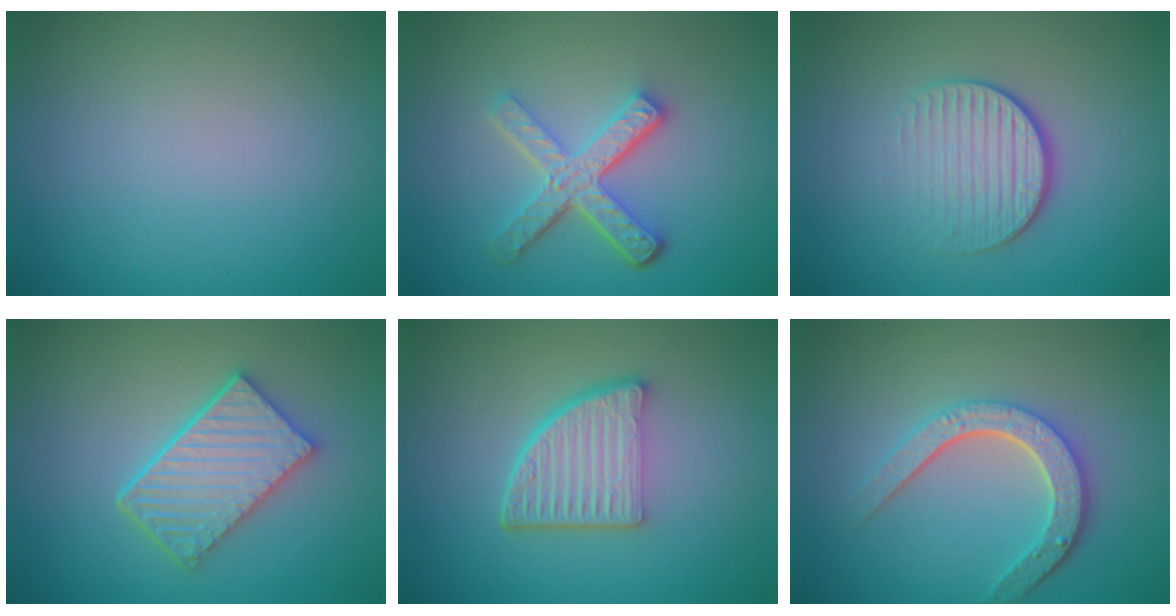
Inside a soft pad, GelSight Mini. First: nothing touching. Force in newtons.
{"total": 4.9, "press": 3.6, "slide": 3.3}
{"total": 4.0, "press": 2.7, "slide": 3.0}
{"total": 5.2, "press": 4.3, "slide": 3.0}
{"total": 5.3, "press": 3.8, "slide": 3.7}
{"total": 4.6, "press": 3.5, "slide": 2.9}